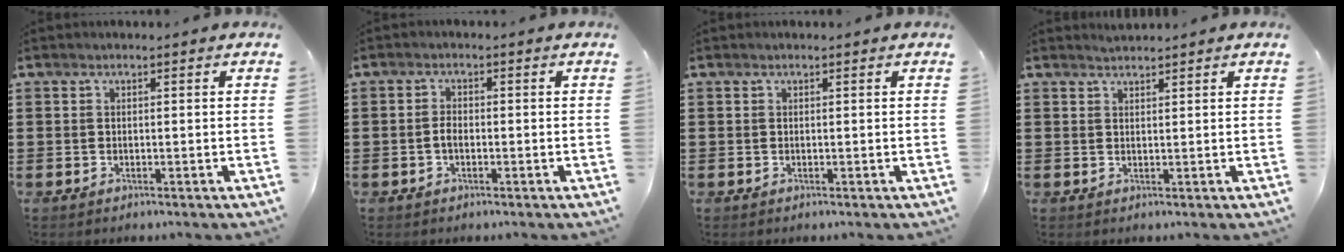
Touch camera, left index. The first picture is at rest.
{"total": 1.8, "force": [-0.5, 0.9, 1.5], "torque": [-0.039, 0.000, -0.013]}
{"total": 0.0}
{"total": 1.2, "force": [1.2, 0.0, 0.0], "torque": [-0.002, 0.000, 0.025]}